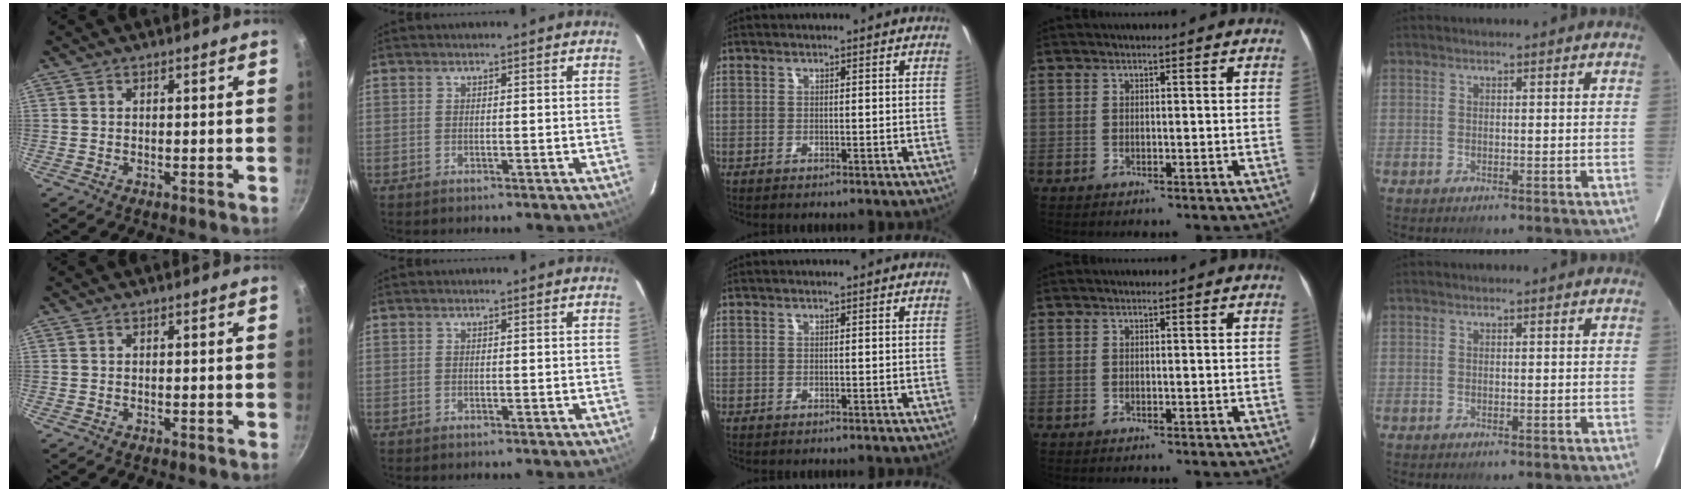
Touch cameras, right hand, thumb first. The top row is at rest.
{}